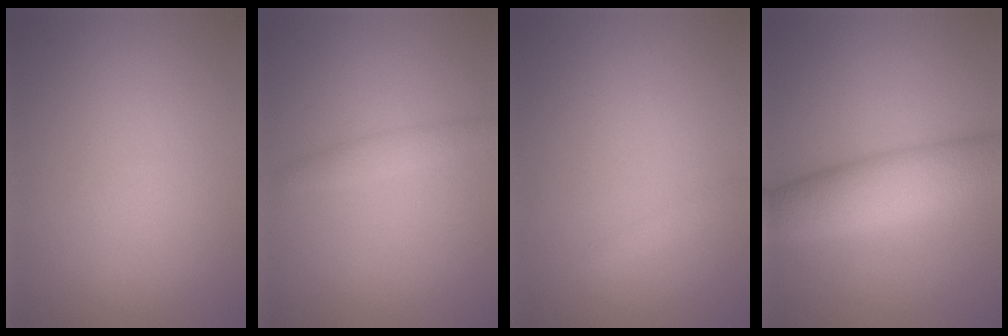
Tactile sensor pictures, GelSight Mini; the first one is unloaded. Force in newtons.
{"total": 1.3, "press": 1.3, "slide": 0.1}
{"total": 0.7, "press": 0.7, "slide": 0.1}
{"total": 6.8, "press": 6.8, "slide": 0.3}